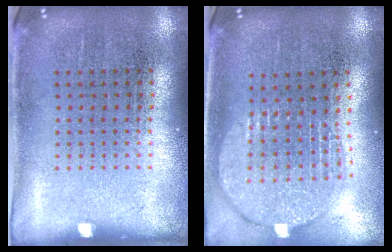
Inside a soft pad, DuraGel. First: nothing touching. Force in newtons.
{"total": 1.9, "press": 1.6, "slide": 1.0}